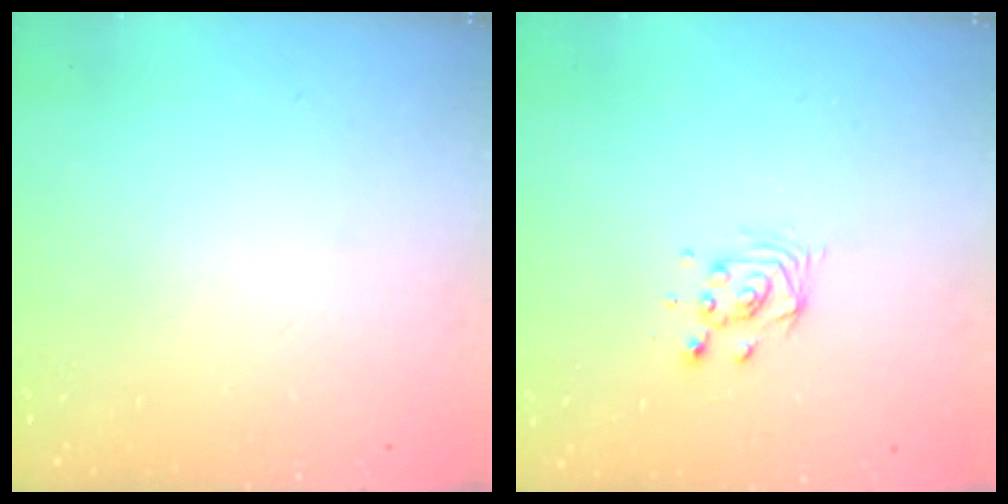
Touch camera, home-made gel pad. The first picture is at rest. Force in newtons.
{"total": 4.1, "press": 4.1, "slide": 0.4}